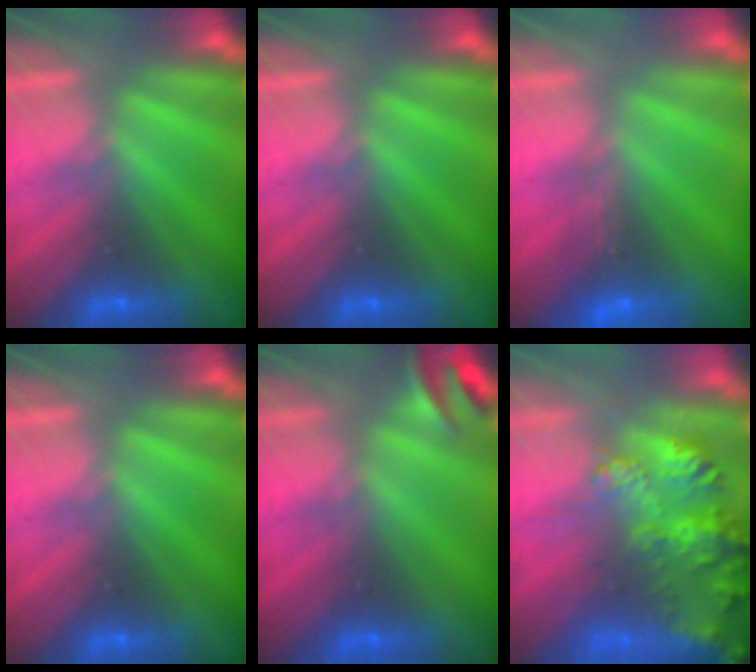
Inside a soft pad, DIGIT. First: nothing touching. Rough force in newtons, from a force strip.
{"total": 0.0}
{"total": 1.1}
{"total": 0.0}
{"total": 2.7}
{"total": 6.5}